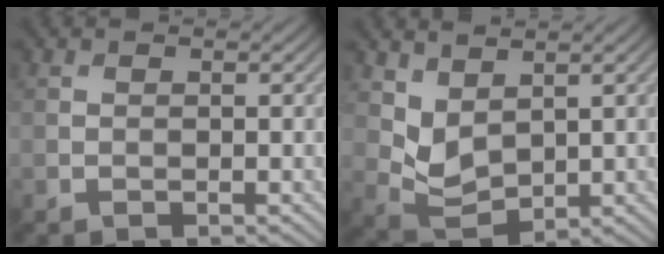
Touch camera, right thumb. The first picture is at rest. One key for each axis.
{"total": 4.5, "fx": 2.3, "fy": 2.7, "fz": 2.8, "tx": -0.072, "ty": -0.011, "tz": 0.055}